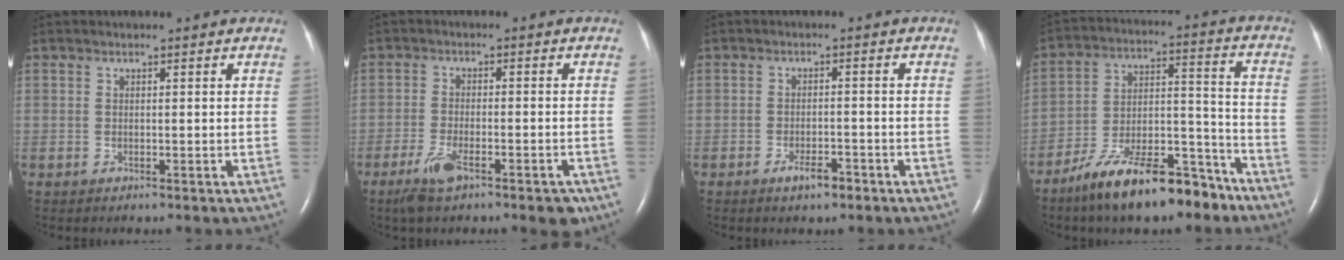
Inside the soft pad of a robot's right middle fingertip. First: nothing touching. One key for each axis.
{"total": 7.4, "fx": -4.7, "fy": 1.9, "fz": 5.3, "tx": -0.090, "ty": -0.011, "tz": -0.076}
{"total": 3.1, "fx": -2.1, "fy": 1.0, "fz": 2.1, "tx": -0.038, "ty": 0.001, "tz": -0.034}
{"total": 16.4, "fx": -12.4, "fy": 4.8, "fz": 9.7, "tx": -0.164, "ty": 0.022, "tz": -0.208}